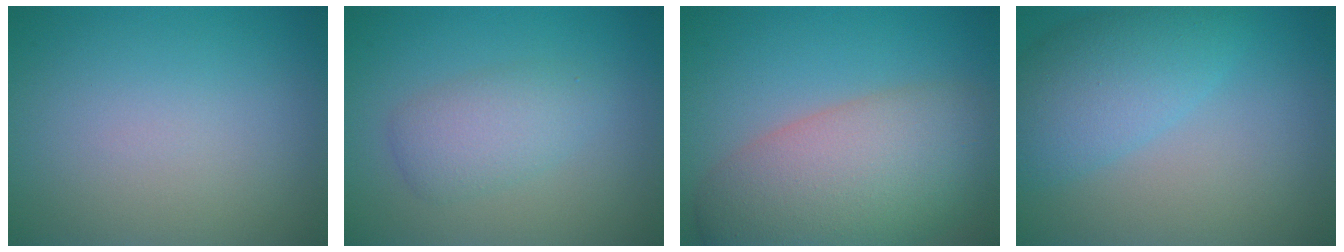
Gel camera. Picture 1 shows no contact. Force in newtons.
{"total": 3.0, "press": 3.0, "slide": 0.1}
{"total": 10.3, "press": 10.3, "slide": 0.7}
{"total": 5.4, "press": 5.3, "slide": 0.2}